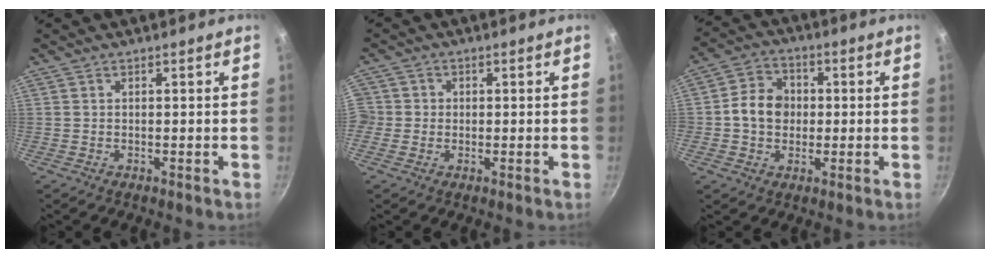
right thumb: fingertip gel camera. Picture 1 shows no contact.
{"total": 2.9, "force": [-0.7, 2.8, 0.5], "torque": [0.005, 0.012, -0.021]}
{"total": 8.1, "force": [-0.1, 6.8, 4.4], "torque": [-0.049, 0.015, -0.018]}